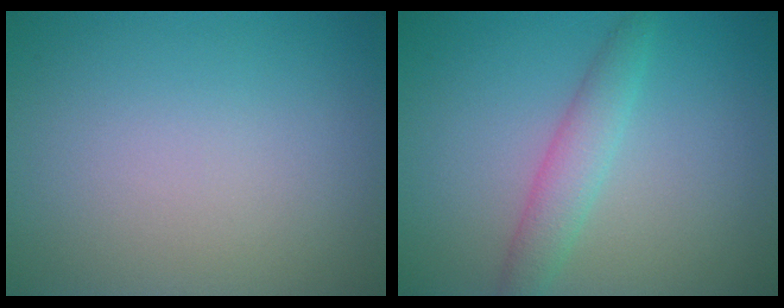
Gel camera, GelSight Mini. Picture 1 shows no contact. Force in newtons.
{"total": 2.7, "press": 2.7, "slide": 0.1}